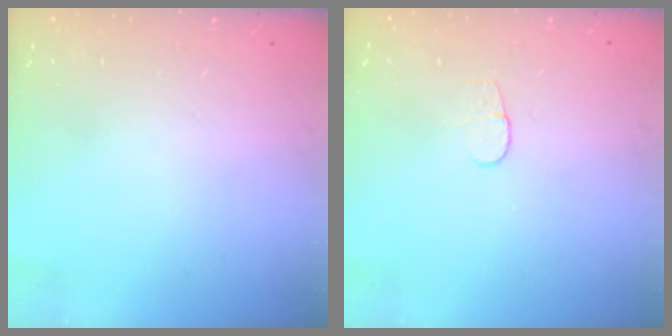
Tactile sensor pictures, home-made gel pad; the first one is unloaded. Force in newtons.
{"total": 3.6, "press": 3.6, "slide": 0.4}